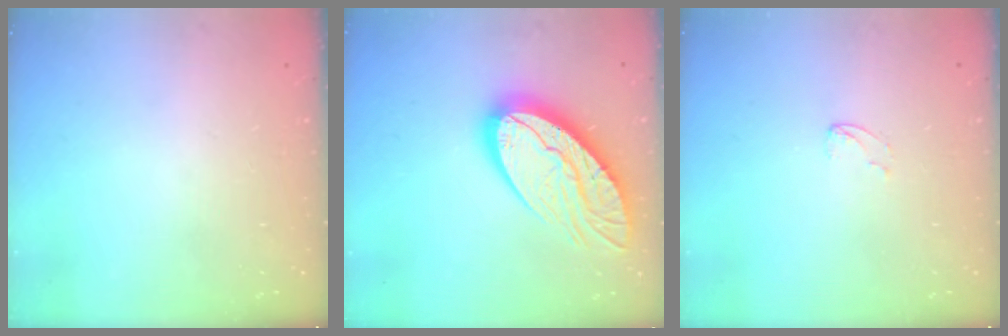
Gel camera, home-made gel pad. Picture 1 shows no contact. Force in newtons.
{"total": 20.2, "press": 20.1, "slide": 1.8}
{"total": 2.4, "press": 2.4, "slide": 0.2}